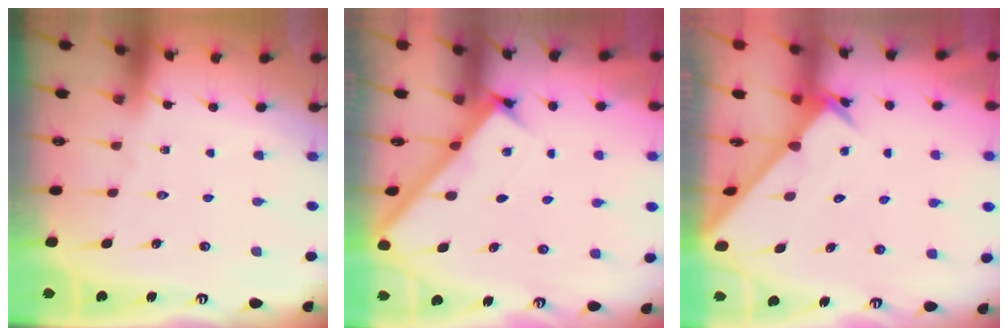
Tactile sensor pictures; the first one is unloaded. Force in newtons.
{"total": 2.7, "press": 2.7, "slide": 0.4}
{"total": 2.6, "press": 2.6, "slide": 0.2}